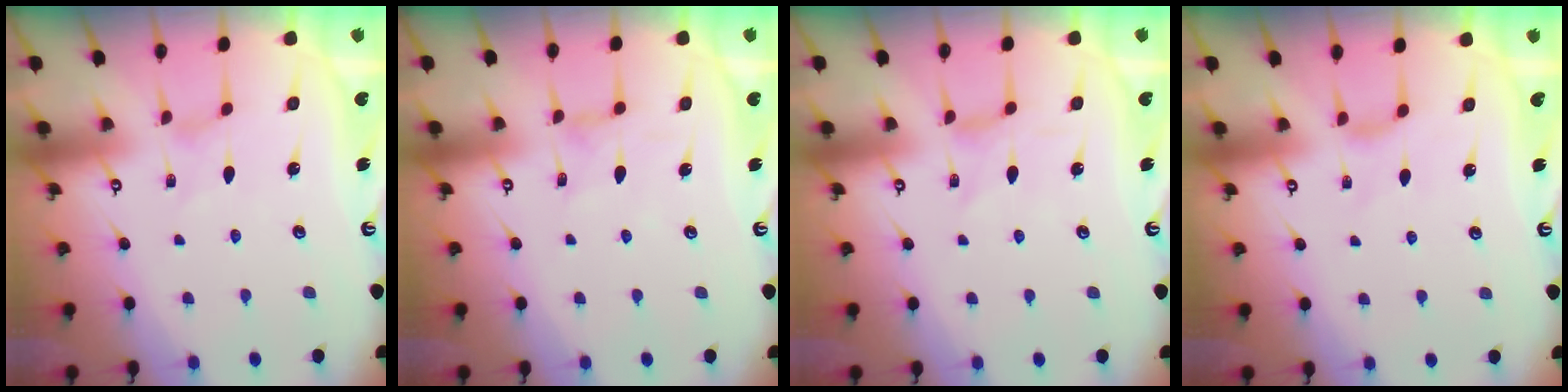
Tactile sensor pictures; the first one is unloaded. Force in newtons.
{"total": 2.0, "press": 2.0, "slide": 0.3}
{"total": 0.0}
{"total": 2.3, "press": 2.2, "slide": 0.6}